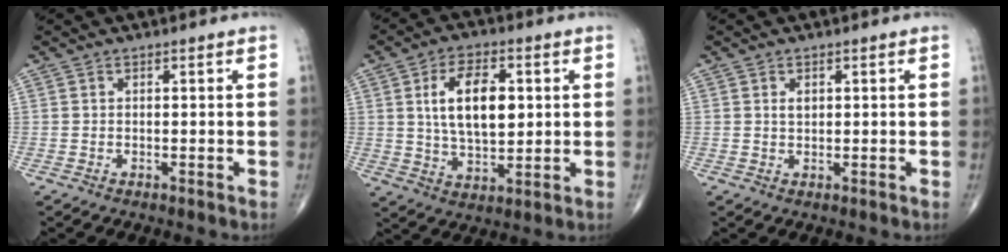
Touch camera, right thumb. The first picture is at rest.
{"total": 12.3, "force": [2.4, 6.6, 10.1], "torque": [-0.159, -0.007, 0.044]}
{"total": 1.4, "force": [0.5, 0.9, 1.0], "torque": [-0.013, -0.003, 0.010]}